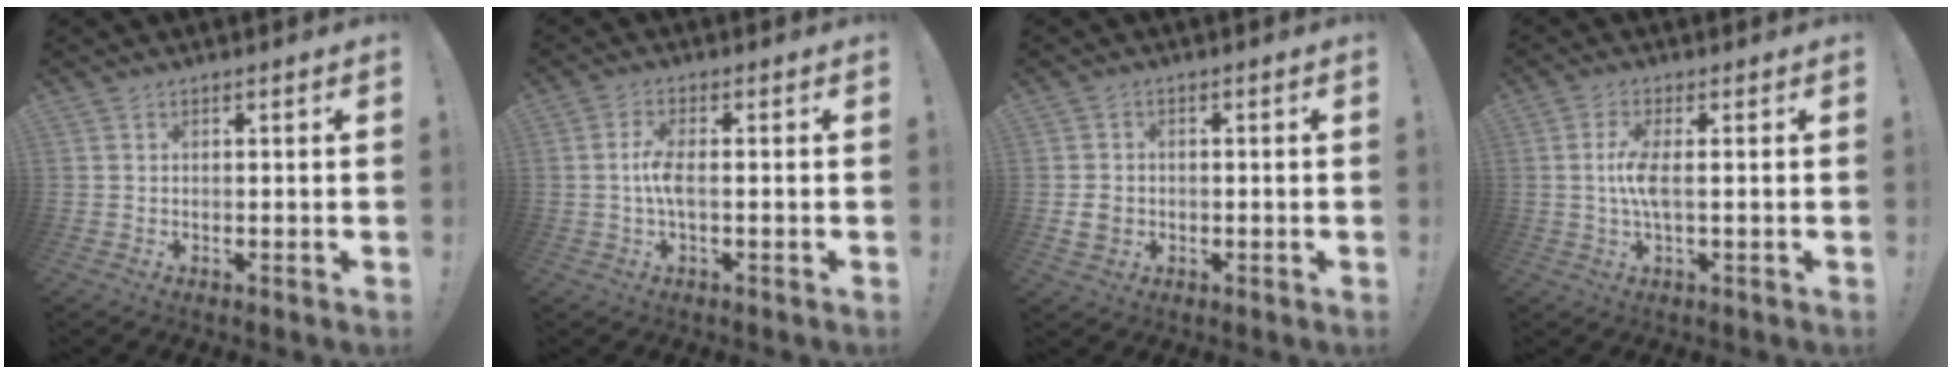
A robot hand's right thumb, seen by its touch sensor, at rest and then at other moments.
{"total": 5.4, "force": [-0.5, 1.7, 5.1], "torque": [-0.108, 0.000, -0.011]}
{"total": 4.4, "force": [-0.5, 3.7, 2.3], "torque": [-0.038, 0.000, -0.010]}
{"total": 6.3, "force": [0.0, 1.6, 6.1], "torque": [-0.126, -0.008, -0.007]}